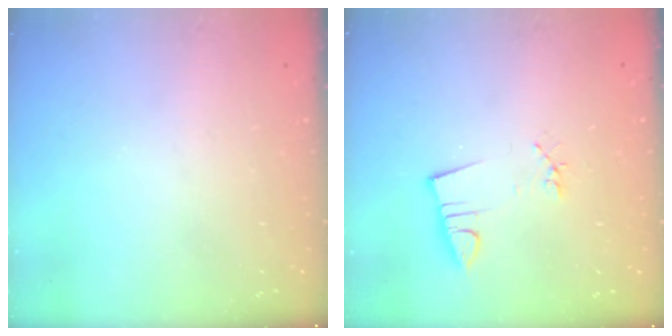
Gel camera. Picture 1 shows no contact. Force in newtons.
{"total": 3.2, "press": 1.8, "slide": 2.6}